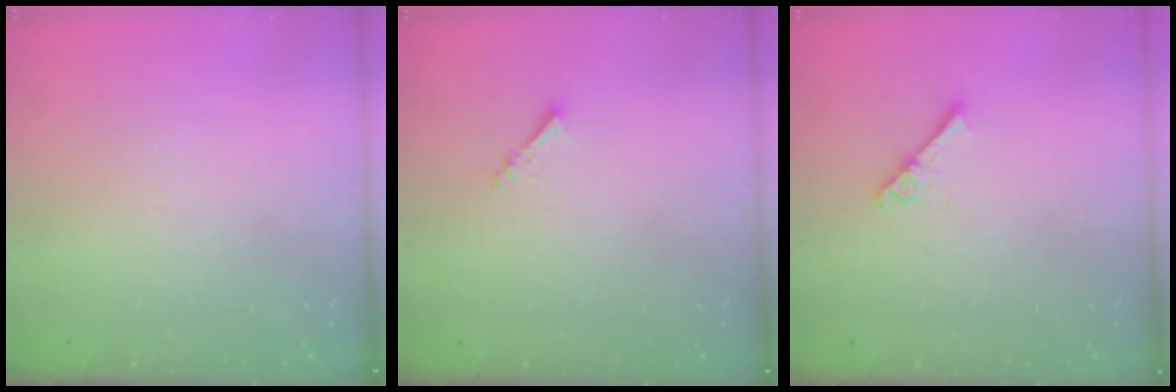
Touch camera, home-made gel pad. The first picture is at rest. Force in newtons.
{"total": 1.6, "press": 1.6, "slide": 0.3}
{"total": 2.5, "press": 2.5, "slide": 0.3}